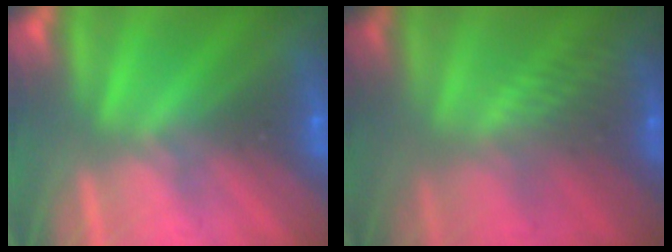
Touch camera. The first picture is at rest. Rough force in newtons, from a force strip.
{"total": 2.4}